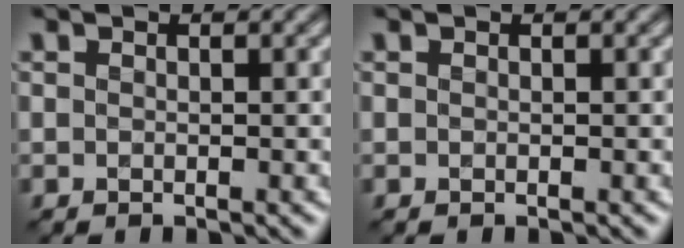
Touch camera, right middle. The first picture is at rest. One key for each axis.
{"total": 0.0}